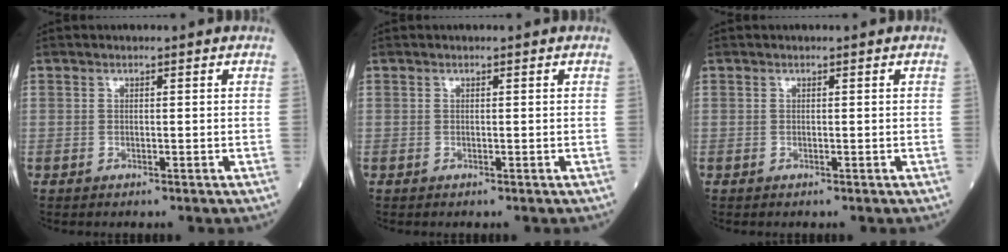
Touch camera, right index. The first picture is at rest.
{"total": 0.0}
{"total": 0.0}